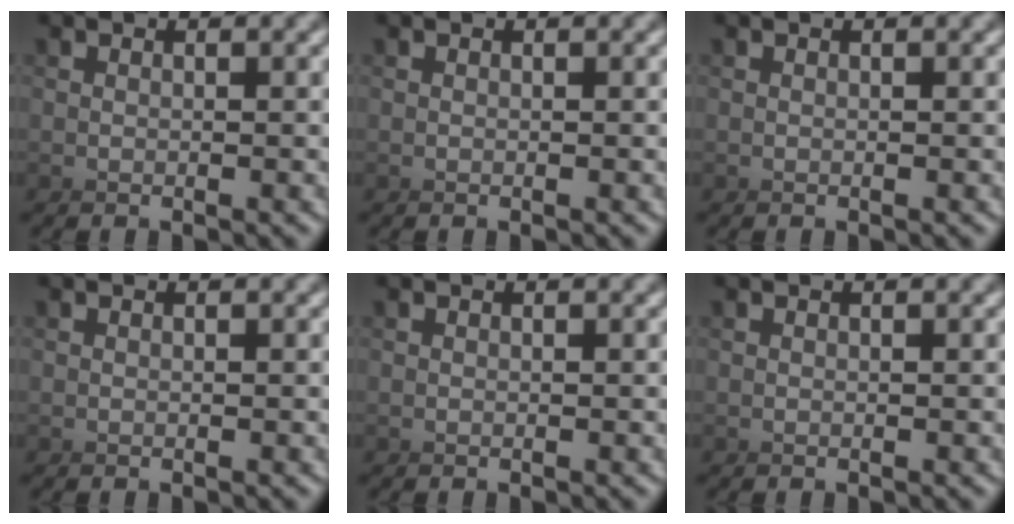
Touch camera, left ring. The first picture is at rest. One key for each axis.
{"total": 0.0}
{"total": 0.0}
{"total": 0.0}
{"total": 0.0}
{"total": 0.0}